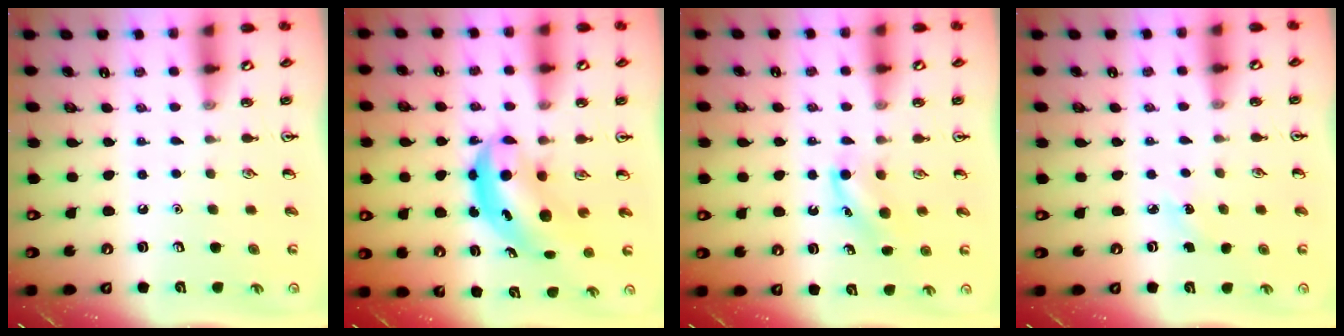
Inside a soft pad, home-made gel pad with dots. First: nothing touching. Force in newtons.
{"total": 6.1, "press": 5.9, "slide": 1.6}
{"total": 4.6, "press": 4.4, "slide": 1.3}
{"total": 2.8, "press": 2.6, "slide": 1.0}